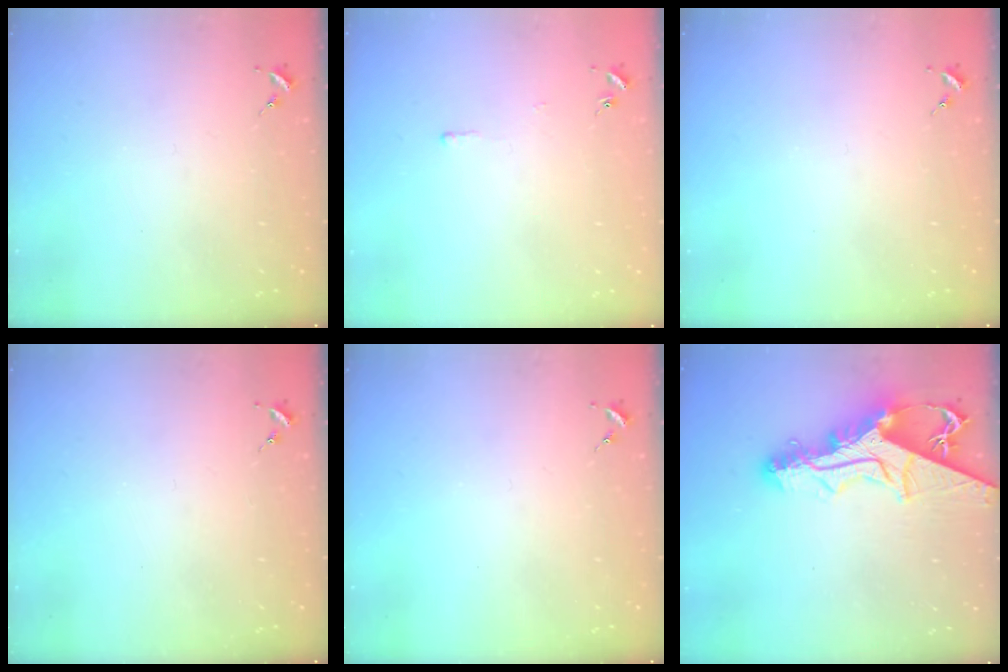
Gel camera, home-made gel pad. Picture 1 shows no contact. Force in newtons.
{"total": 2.6, "press": 2.6, "slide": 0.3}
{"total": 0.0}
{"total": 0.0}
{"total": 0.0}
{"total": 16.6, "press": 16.5, "slide": 1.4}